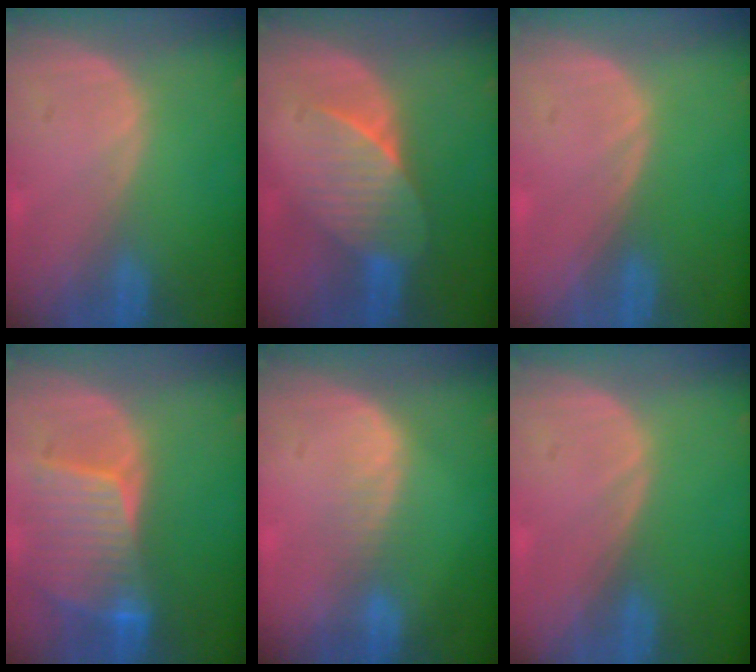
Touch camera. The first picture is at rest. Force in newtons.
{"total": 6.8, "press": 6.5, "slide": 2.2}
{"total": 0.0}
{"total": 8.4, "press": 7.7, "slide": 3.3}
{"total": 2.4, "press": 2.4, "slide": 0.2}
{"total": 0.0}